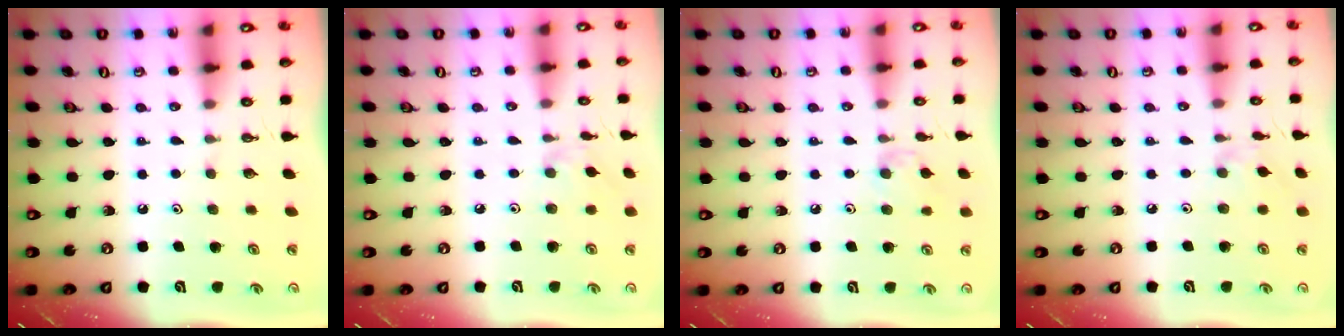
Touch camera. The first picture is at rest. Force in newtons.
{"total": 1.6, "press": 1.5, "slide": 0.4}
{"total": 7.1, "press": 7.0, "slide": 0.8}
{"total": 1.2, "press": 1.1, "slide": 0.4}